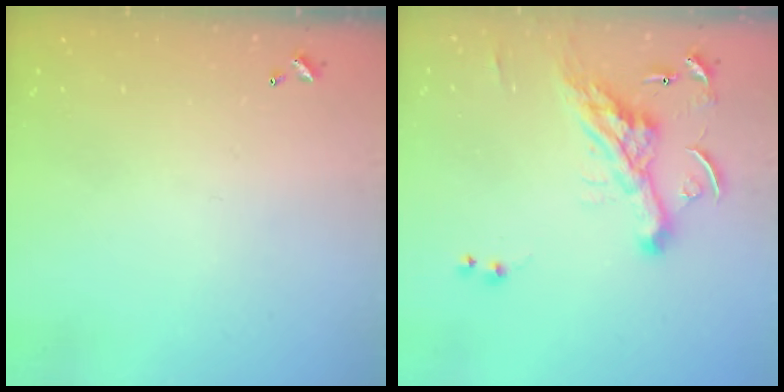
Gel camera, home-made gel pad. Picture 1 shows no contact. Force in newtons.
{"total": 8.5, "press": 8.4, "slide": 1.3}